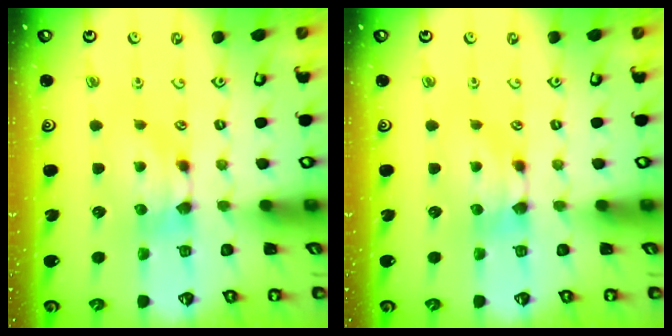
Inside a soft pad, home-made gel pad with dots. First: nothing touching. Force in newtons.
{"total": 0.0}